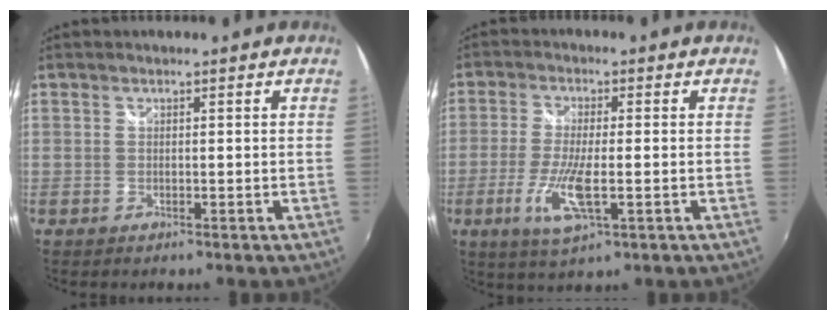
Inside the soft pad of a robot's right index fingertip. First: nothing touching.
{"total": 8.5, "force": [-2.7, 1.9, 7.9], "torque": [-0.165, -0.015, -0.052]}